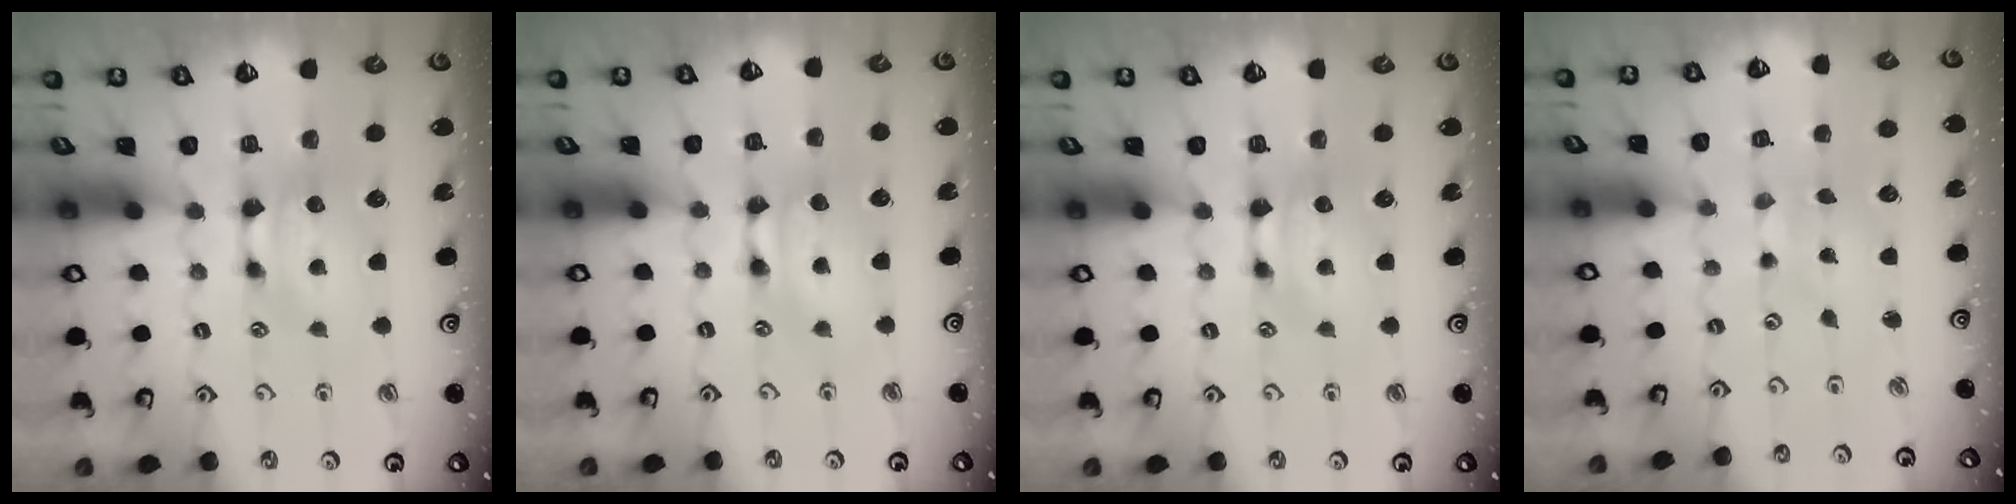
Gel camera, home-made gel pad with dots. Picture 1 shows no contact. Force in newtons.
{"total": 1.7, "press": 1.7, "slide": 0.1}
{"total": 0.0}
{"total": 4.1, "press": 4.1, "slide": 0.2}